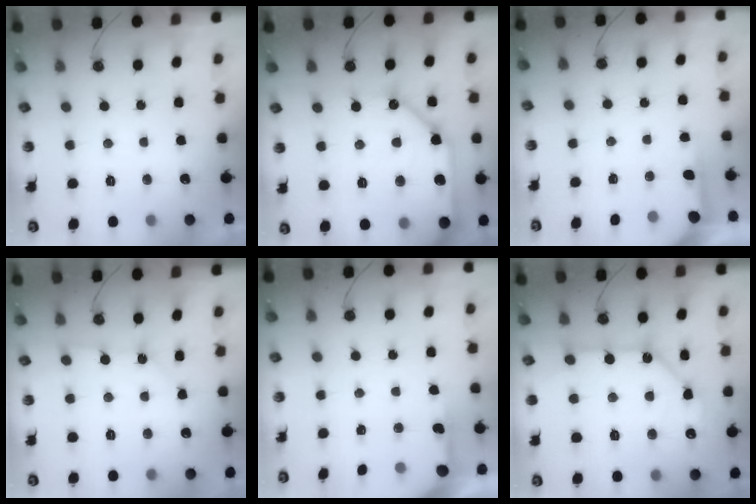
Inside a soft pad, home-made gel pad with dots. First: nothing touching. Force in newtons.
{"total": 21.5, "press": 21.3, "slide": 2.8}
{"total": 3.9, "press": 3.9, "slide": 0.4}
{"total": 4.4, "press": 4.3, "slide": 0.5}
{"total": 4.9, "press": 4.9, "slide": 0.3}
{"total": 11.2, "press": 11.2, "slide": 0.7}